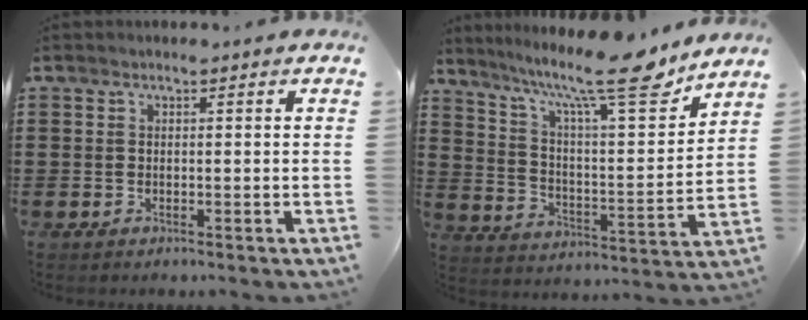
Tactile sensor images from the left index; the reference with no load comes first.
{"total": 16.2, "force": [11.8, 2.8, 10.7], "torque": [-0.188, -0.067, 0.187]}